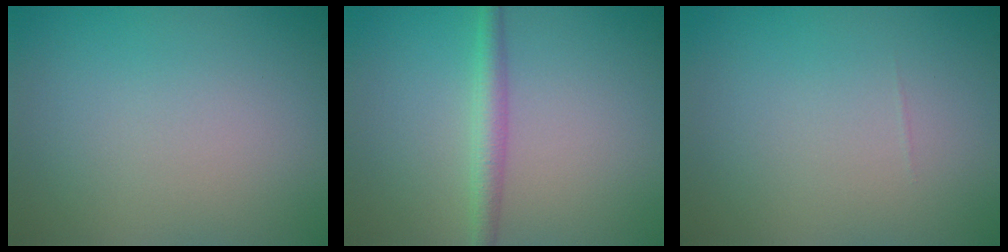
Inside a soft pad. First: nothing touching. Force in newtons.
{"total": 2.1, "press": 2.1, "slide": 0.0}
{"total": 0.0}